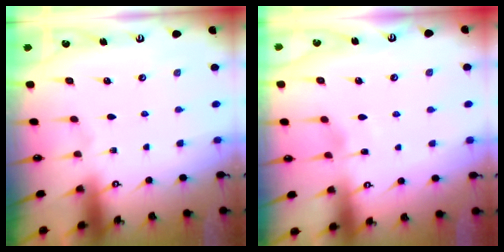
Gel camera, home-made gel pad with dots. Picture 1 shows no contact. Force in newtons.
{"total": 3.0, "press": 2.9, "slide": 0.3}